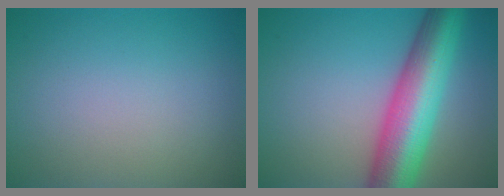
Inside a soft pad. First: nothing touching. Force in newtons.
{"total": 10.4, "press": 10.4, "slide": 0.3}